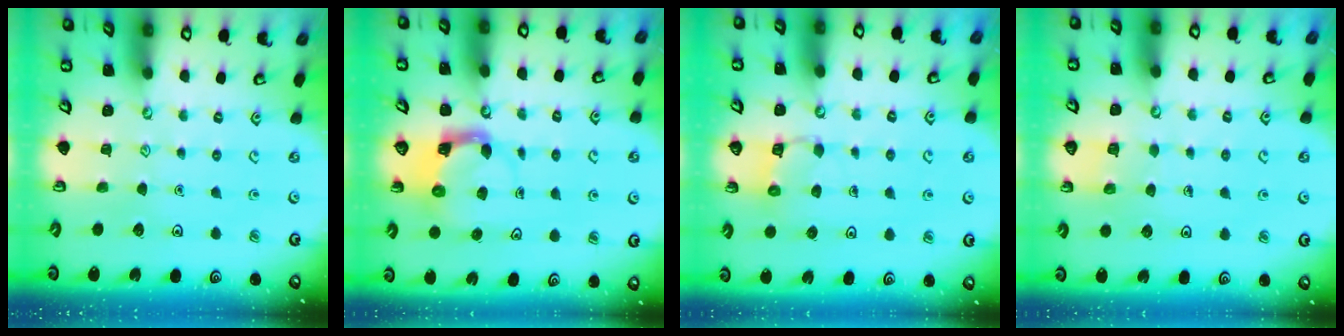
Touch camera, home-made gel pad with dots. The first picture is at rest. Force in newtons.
{"total": 3.9, "press": 3.8, "slide": 0.7}
{"total": 6.3, "press": 6.2, "slide": 0.4}
{"total": 2.7, "press": 2.7, "slide": 0.1}